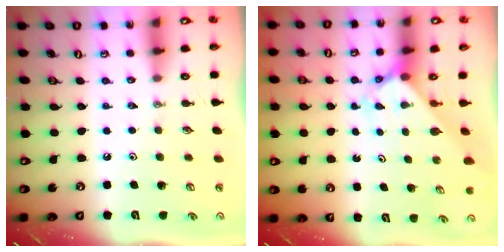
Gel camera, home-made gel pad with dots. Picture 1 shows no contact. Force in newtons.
{"total": 2.3, "press": 2.3, "slide": 0.2}